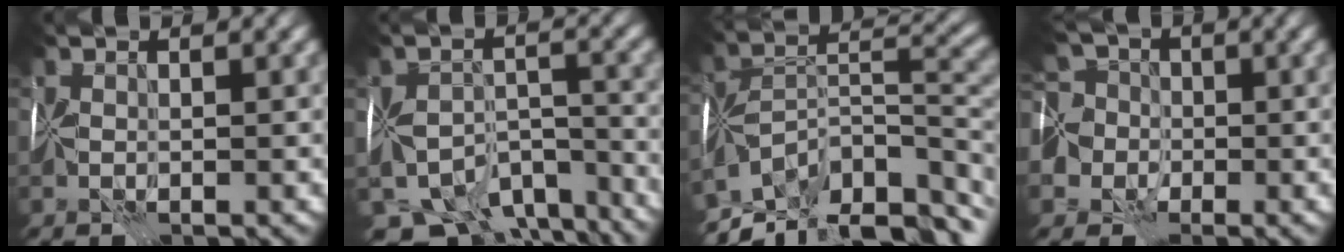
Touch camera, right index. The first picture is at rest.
{"total": 10.4, "force": [-8.4, 4.9, 3.8], "torque": [-0.056, -0.011, -0.106]}
{"total": 12.5, "force": [-8.0, 6.0, 7.5], "torque": [-0.135, 0.017, -0.125]}
{"total": 8.9, "force": [-3.2, 7.3, 3.9], "torque": [-0.068, 0.003, -0.085]}